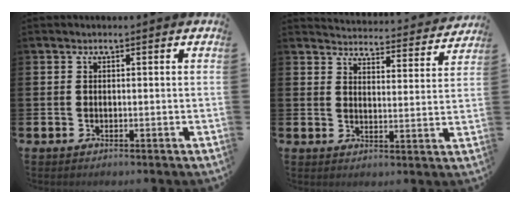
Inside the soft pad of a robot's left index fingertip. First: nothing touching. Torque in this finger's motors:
{"motor_torque": [0.93, -1.21, 0.02, 0.00]}